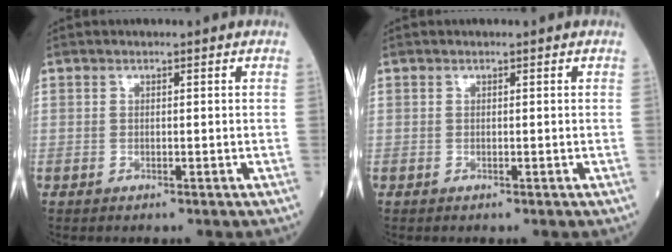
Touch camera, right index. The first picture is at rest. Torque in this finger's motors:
{"motor_torque": [0.00, 0.00, 0.00, 0.00]}